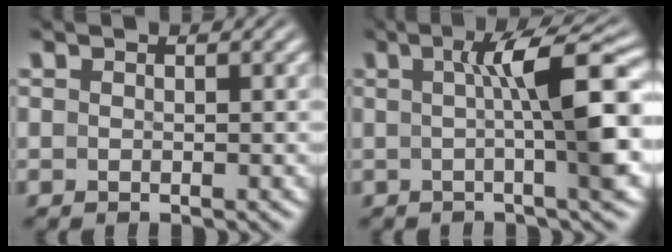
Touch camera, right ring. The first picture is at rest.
{"total": 7.1, "force": [-0.2, 0.7, 7.0], "torque": [-0.105, 0.011, 0.000]}